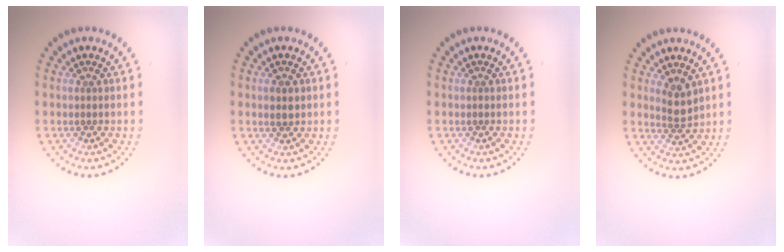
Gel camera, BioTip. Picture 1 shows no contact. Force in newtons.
{"total": 1.6, "press": 1.6, "slide": 0.3}
{"total": 0.0}
{"total": 2.0, "press": 1.6, "slide": 1.1}